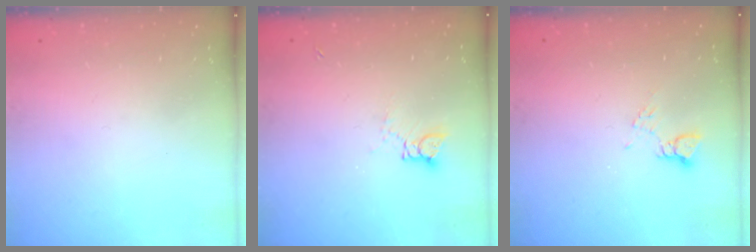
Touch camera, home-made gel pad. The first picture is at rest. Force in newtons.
{"total": 3.4, "press": 3.4, "slide": 0.3}
{"total": 3.5, "press": 3.5, "slide": 0.5}